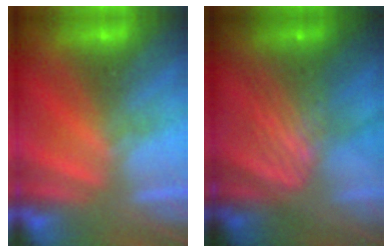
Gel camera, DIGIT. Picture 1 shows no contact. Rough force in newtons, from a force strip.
{"total": 10.8}